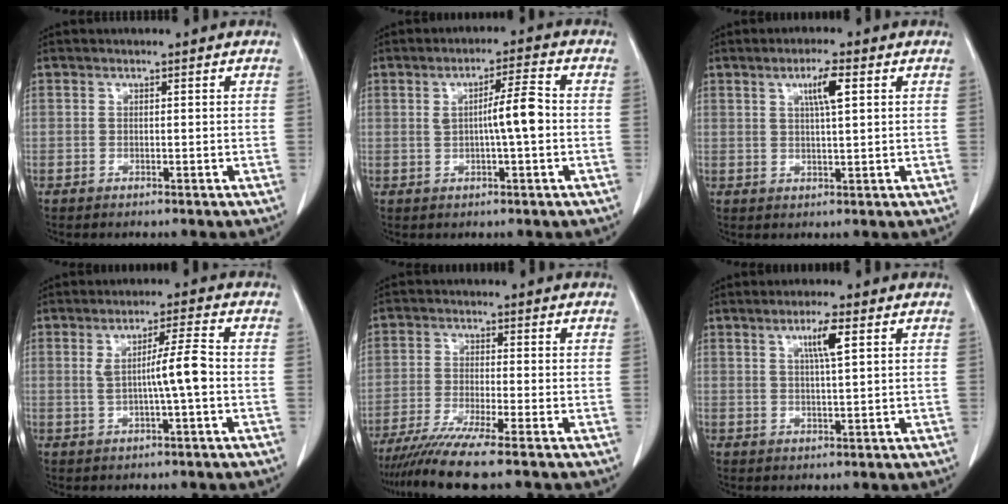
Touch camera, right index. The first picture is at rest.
{"total": 5.5, "force": [-0.2, 0.2, 5.4], "torque": [-0.088, 0.006, -0.003]}
{"total": 4.3, "force": [1.7, 0.3, 4.0], "torque": [-0.071, 0.000, 0.029]}
{"total": 5.6, "force": [-0.3, -0.4, 5.6], "torque": [-0.092, 0.003, -0.003]}
{"total": 8.7, "force": [-6.9, -1.2, 5.2], "torque": [-0.085, -0.027, -0.116]}
{"total": 4.2, "force": [1.8, 0.0, 3.9], "torque": [-0.068, -0.002, 0.030]}